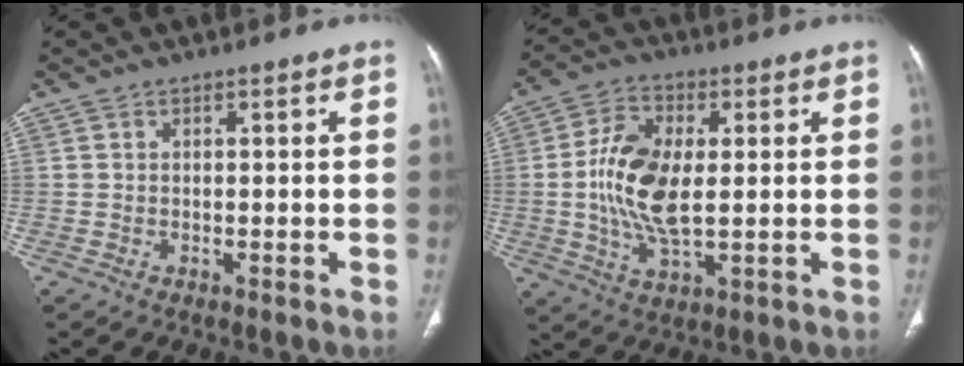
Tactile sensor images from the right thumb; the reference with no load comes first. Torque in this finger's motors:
{"motor_torque": [0.15, 0.81, 1.00, 0.57, 0.38]}